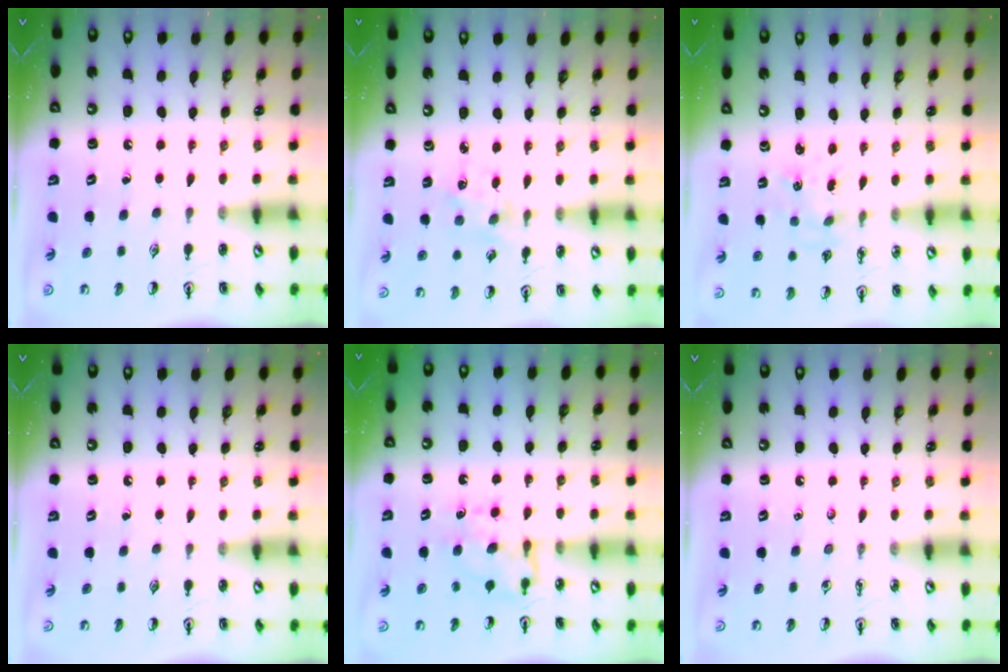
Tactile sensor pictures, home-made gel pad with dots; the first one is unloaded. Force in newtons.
{"total": 1.1, "press": 1.1, "slide": 0.1}
{"total": 2.3, "press": 2.3, "slide": 0.3}
{"total": 0.0}
{"total": 7.4, "press": 7.4, "slide": 0.9}
{"total": 0.0}